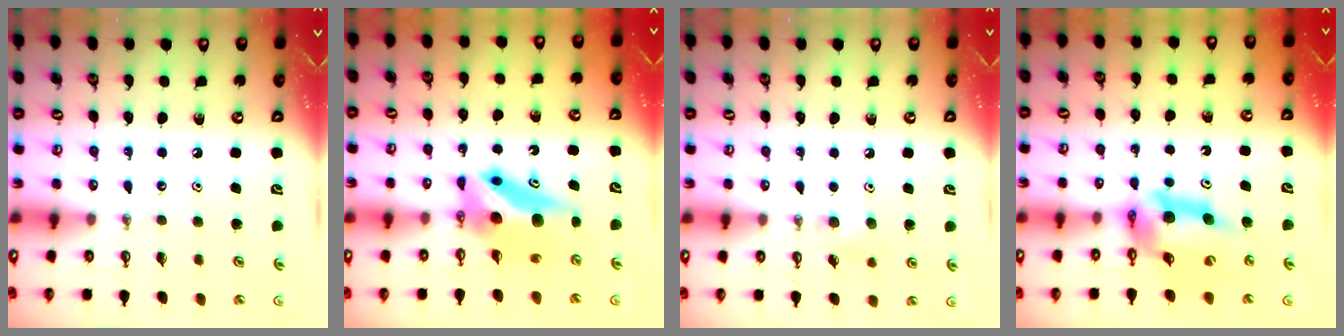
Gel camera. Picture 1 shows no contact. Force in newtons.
{"total": 6.6, "press": 6.5, "slide": 0.8}
{"total": 5.2, "press": 4.9, "slide": 1.7}
{"total": 12.0, "press": 11.9, "slide": 1.2}